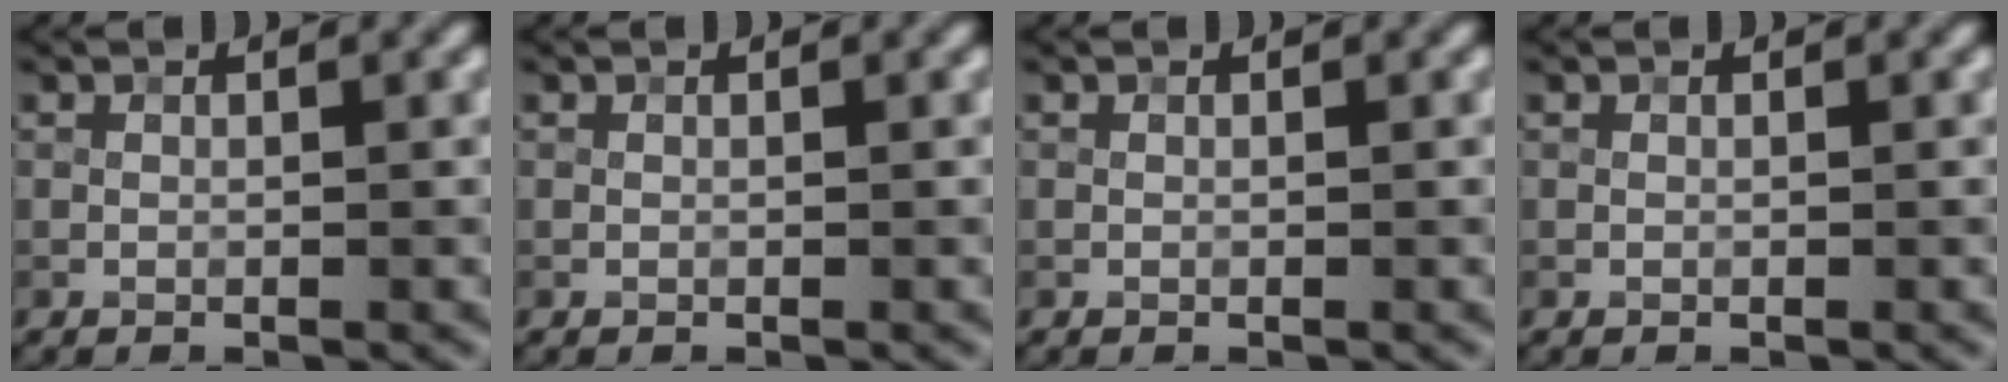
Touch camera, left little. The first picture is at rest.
{"total": 0.0}
{"total": 0.0}
{"total": 0.0}